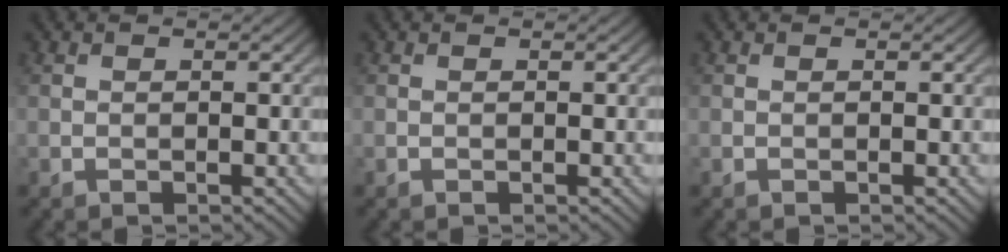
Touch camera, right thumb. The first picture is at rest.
{"total": 0.0}
{"total": 0.0}